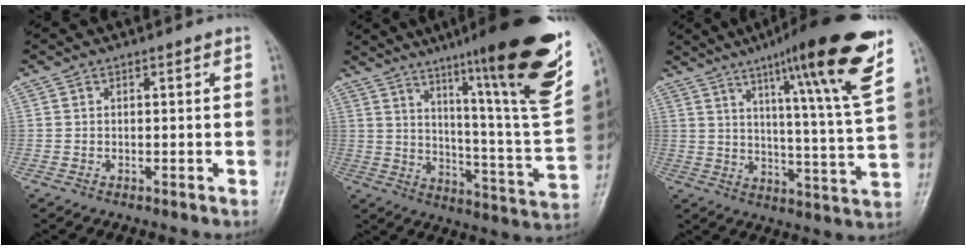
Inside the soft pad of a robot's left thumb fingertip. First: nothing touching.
{"total": 27.5, "force": [17.2, 2.0, 21.3], "torque": [-0.289, -0.085, 0.255]}
{"total": 20.6, "force": [12.2, 1.3, 16.5], "torque": [-0.221, -0.054, 0.174]}